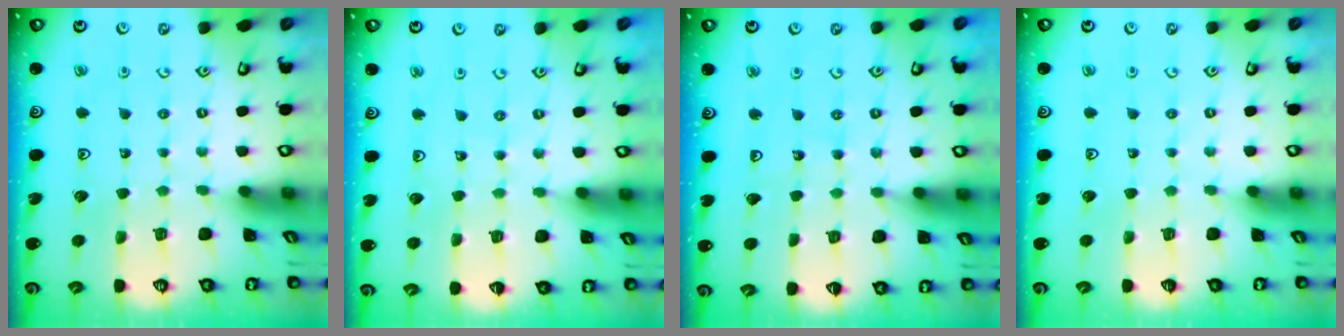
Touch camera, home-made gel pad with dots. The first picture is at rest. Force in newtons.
{"total": 4.4, "press": 3.8, "slide": 2.2}
{"total": 6.0, "press": 5.9, "slide": 0.8}
{"total": 0.0}